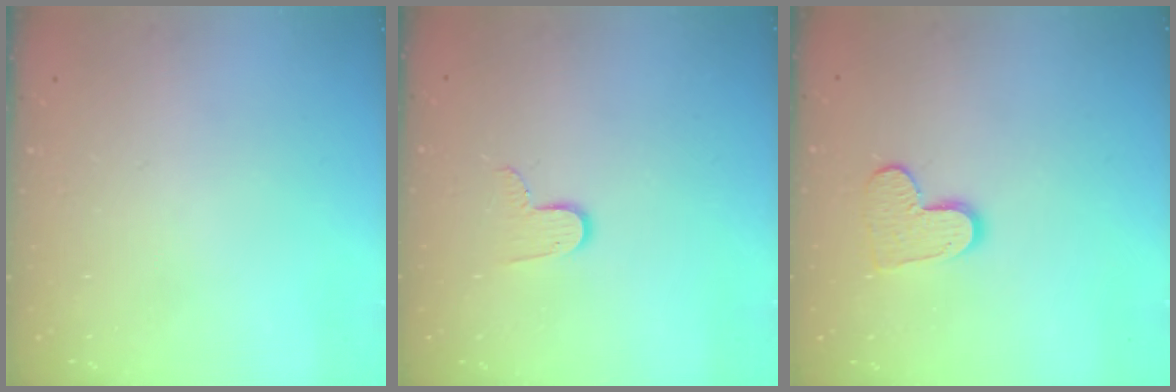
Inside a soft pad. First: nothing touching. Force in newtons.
{"total": 7.6, "press": 7.6, "slide": 0.6}
{"total": 9.4, "press": 9.4, "slide": 0.6}